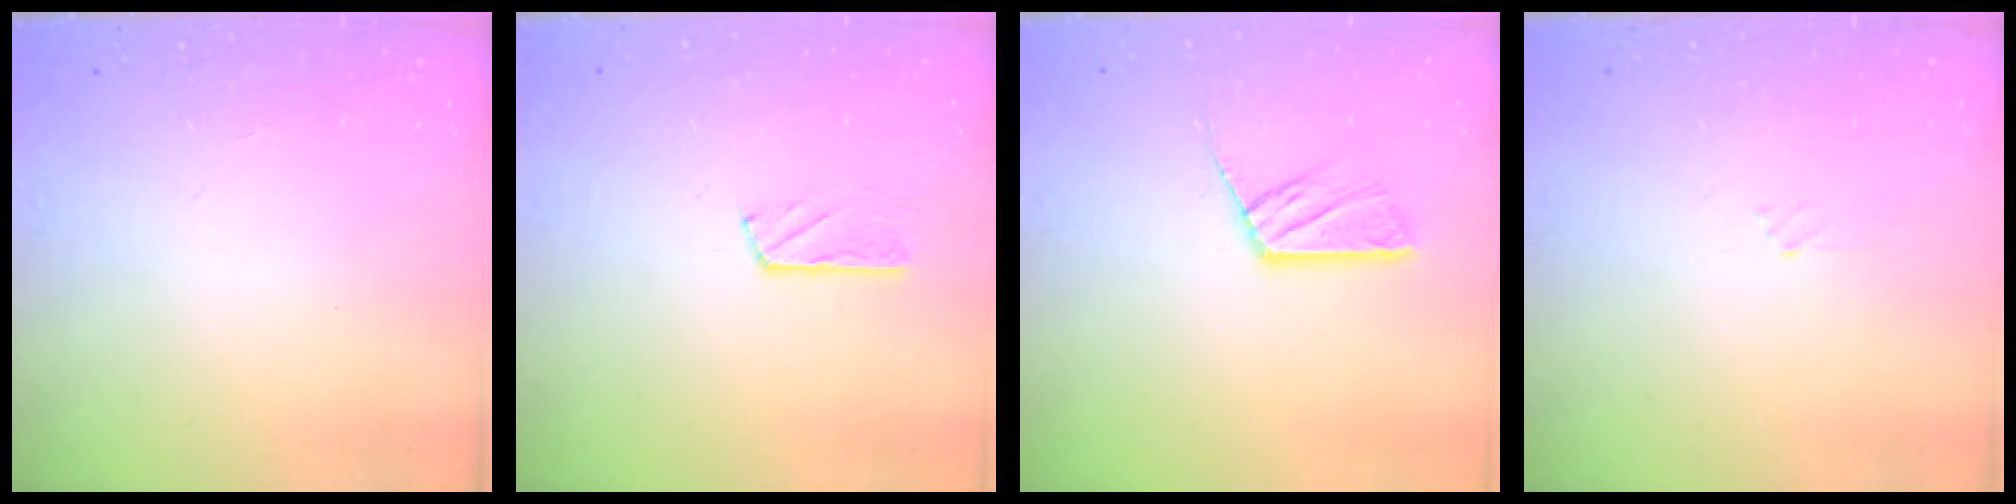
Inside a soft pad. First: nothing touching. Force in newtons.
{"total": 2.9, "press": 2.9, "slide": 0.5}
{"total": 8.4, "press": 8.3, "slide": 0.5}
{"total": 2.4, "press": 2.3, "slide": 0.4}